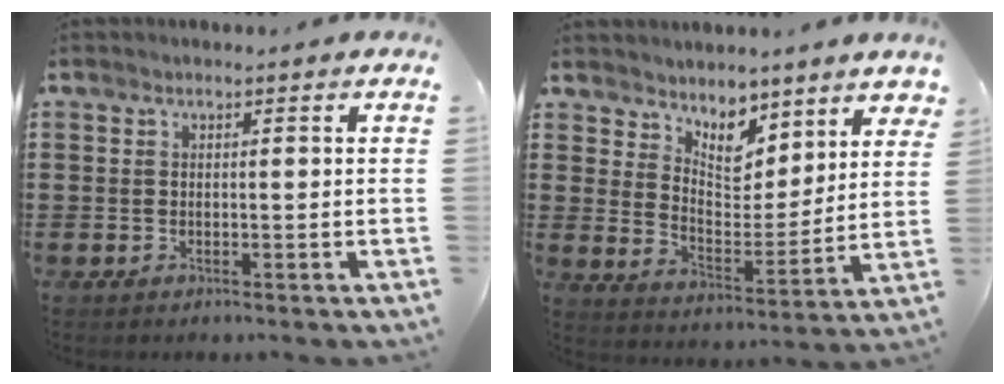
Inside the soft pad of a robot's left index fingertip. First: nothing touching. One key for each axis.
{"total": 6.3, "fx": 5.7, "fy": 2.4, "fz": 1.3, "tx": -0.041, "ty": -0.040, "tz": 0.098}